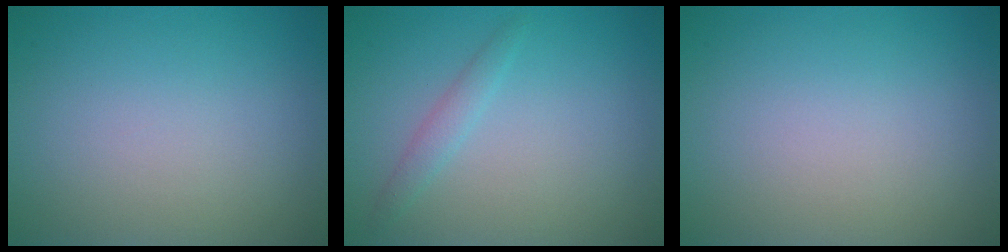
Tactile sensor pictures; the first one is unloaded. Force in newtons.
{"total": 1.3, "press": 1.3, "slide": 0.1}
{"total": 0.0}